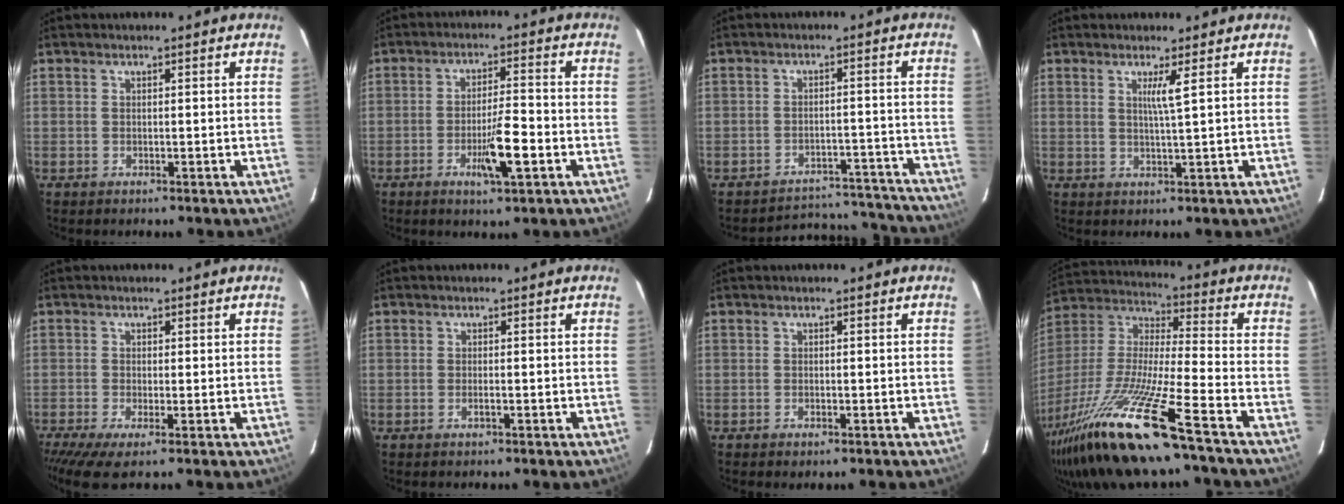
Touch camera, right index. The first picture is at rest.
{"total": 6.8, "force": [-2.6, 0.6, 6.2], "torque": [-0.109, -0.005, -0.042]}
{"total": 11.8, "force": [-11.5, 2.5, -0.9], "torque": [0.027, 0.036, -0.139]}
{"total": 2.4, "force": [0.9, -0.8, 2.1], "torque": [-0.041, -0.008, 0.019]}
{"total": 4.6, "force": [-2.7, 0.6, 3.8], "torque": [-0.063, -0.012, -0.049]}
{"total": 0.9, "force": [-0.4, 0.1, 0.8], "torque": [-0.020, -0.001, -0.006]}
{"total": 1.0, "force": [-0.7, 0.3, 0.7], "torque": [-0.014, -0.002, -0.007]}
{"total": 24.0, "force": [-16.5, 0.9, 17.4], "torque": [-0.376, -0.057, -0.311]}